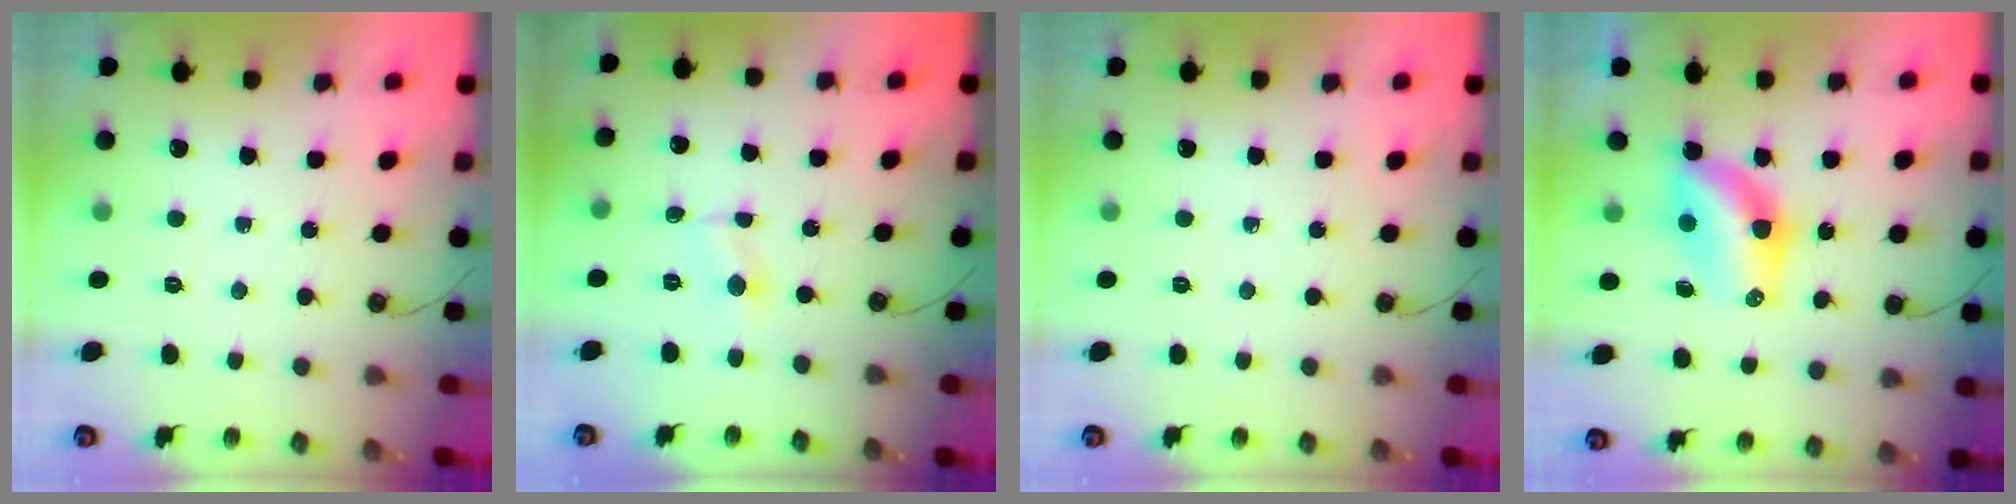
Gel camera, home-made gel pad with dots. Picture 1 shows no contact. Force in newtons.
{"total": 1.7, "press": 1.6, "slide": 0.2}
{"total": 0.0}
{"total": 8.1, "press": 7.9, "slide": 1.8}